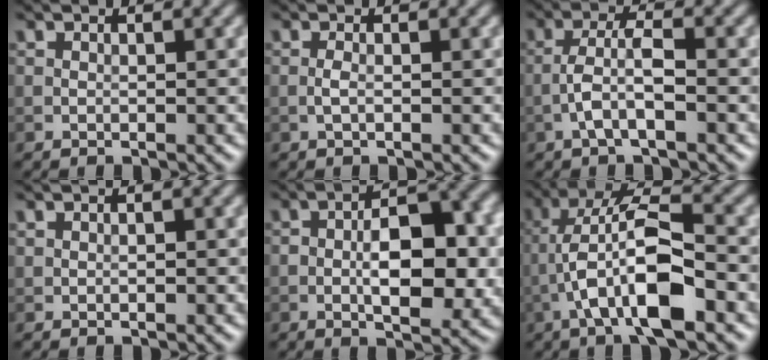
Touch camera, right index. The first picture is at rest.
{"total": 0.9, "force": [-0.3, 0.2, 0.9], "torque": [-0.019, -0.001, -0.007]}
{"total": 3.1, "force": [-1.2, 0.7, 2.8], "torque": [-0.058, 0.009, -0.029]}
{"total": 0.6, "force": [0.0, 0.2, 0.5], "torque": [-0.010, 0.000, 0.002]}
{"total": 7.9, "force": [-1.0, 3.7, 6.9], "torque": [-0.103, 0.004, -0.017]}
{"total": 8.3, "force": [-2.8, 2.3, 7.5], "torque": [-0.146, 0.013, -0.055]}